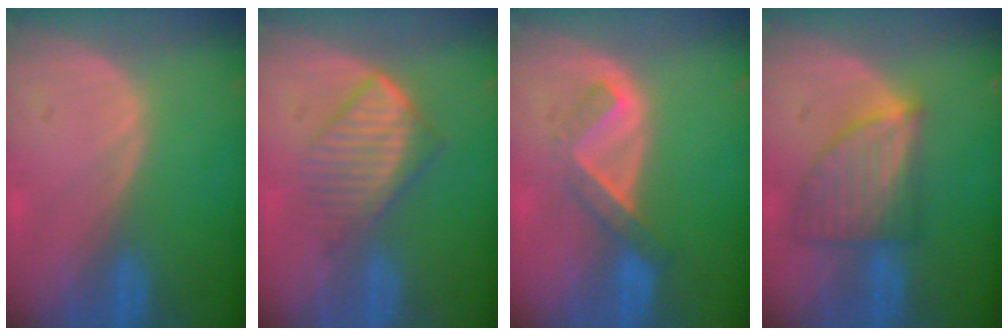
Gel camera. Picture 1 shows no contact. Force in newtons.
{"total": 6.9, "press": 6.0, "slide": 3.5}
{"total": 5.1, "press": 4.3, "slide": 2.7}
{"total": 7.4, "press": 6.8, "slide": 2.9}